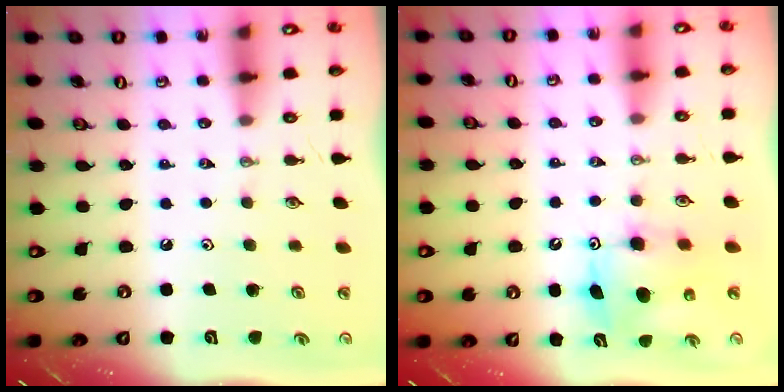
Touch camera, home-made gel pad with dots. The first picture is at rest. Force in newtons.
{"total": 7.7, "press": 7.7, "slide": 0.4}